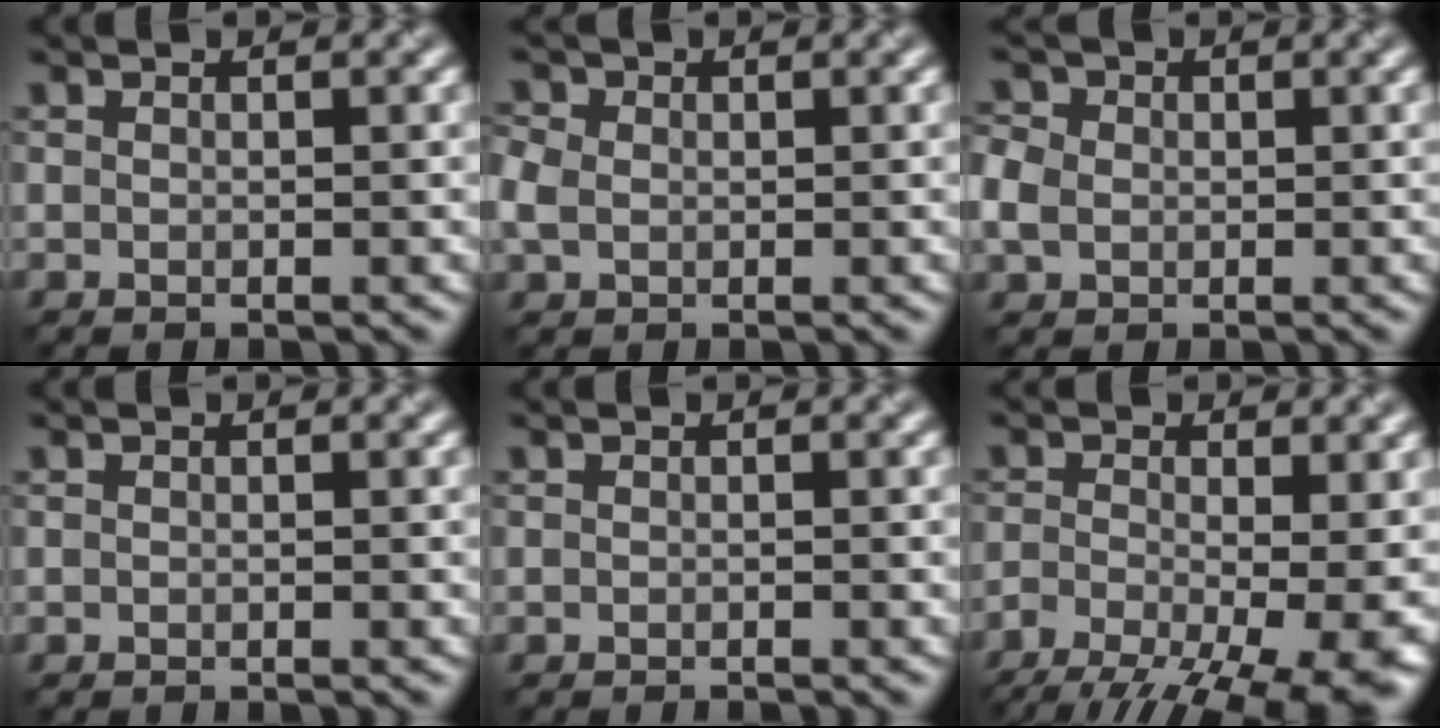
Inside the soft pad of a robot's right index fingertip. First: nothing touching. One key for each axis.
{"total": 2.1, "fx": 0.3, "fy": 1.9, "fz": 1.0, "tx": -0.029, "ty": 0.010, "tz": 0.000}
{"total": 3.0, "fx": 0.2, "fy": 2.7, "fz": 1.3, "tx": -0.046, "ty": 0.016, "tz": 0.004}
{"total": 0.5, "fx": -0.5, "fy": 0.0, "fz": 0.2, "tx": 0.002, "ty": -0.003, "tz": -0.009}
{"total": 1.1, "fx": -1.0, "fy": 0.1, "fz": 0.4, "tx": 0.001, "ty": 0.000, "tz": -0.013}
{"total": 14.4, "fx": -7.9, "fy": 6.6, "fz": 10.0, "tx": -0.164, "ty": -0.034, "tz": -0.088}